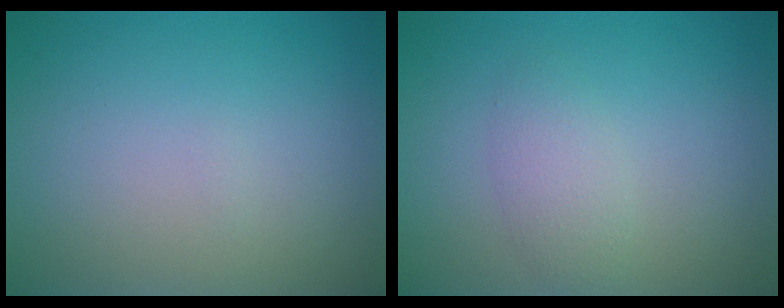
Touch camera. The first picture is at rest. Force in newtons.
{"total": 1.9, "press": 1.9, "slide": 0.1}